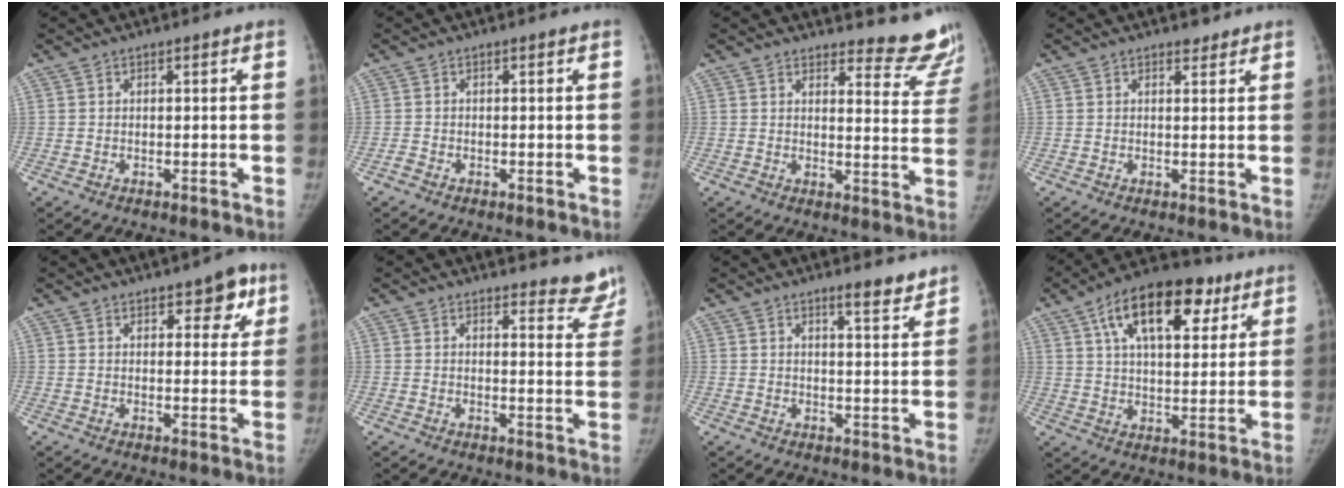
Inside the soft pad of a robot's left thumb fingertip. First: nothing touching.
{"total": 0.9, "force": [-0.7, 0.5, 0.1], "torque": [0.000, 0.000, -0.014]}
{"total": 12.2, "force": [11.8, 2.9, 1.7], "torque": [0.022, -0.122, 0.113]}
{"total": 1.6, "force": [1.3, 0.8, 0.4], "torque": [0.001, -0.009, 0.017]}
{"total": 6.4, "force": [3.5, 3.1, 4.4], "torque": [-0.020, -0.014, 0.042]}
{"total": 8.2, "force": [7.9, 2.1, 1.0], "torque": [0.029, -0.058, 0.069]}
{"total": 5.0, "force": [4.0, 1.0, 2.8], "torque": [-0.027, -0.030, 0.055]}
{"total": 19.3, "force": [9.3, 9.8, 13.8], "torque": [-0.188, -0.007, 0.148]}